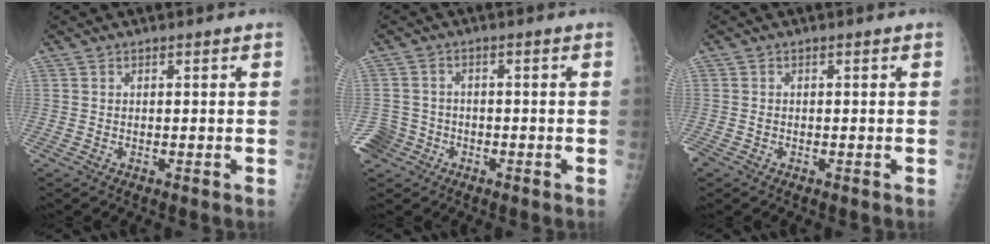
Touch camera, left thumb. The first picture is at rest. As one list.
[{"total": 5.5, "force": [-3.0, 4.5, 0.5], "torque": [-0.003, 0.020, -0.054]}, {"total": 1.4, "force": [-0.6, 1.0, 0.7], "torque": [-0.019, -0.001, -0.012]}]